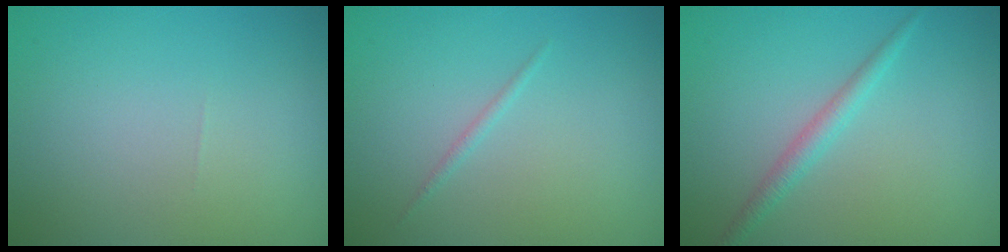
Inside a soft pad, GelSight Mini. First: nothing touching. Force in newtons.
{"total": 0.6, "press": 0.6, "slide": 0.0}
{"total": 1.7, "press": 1.7, "slide": 0.1}